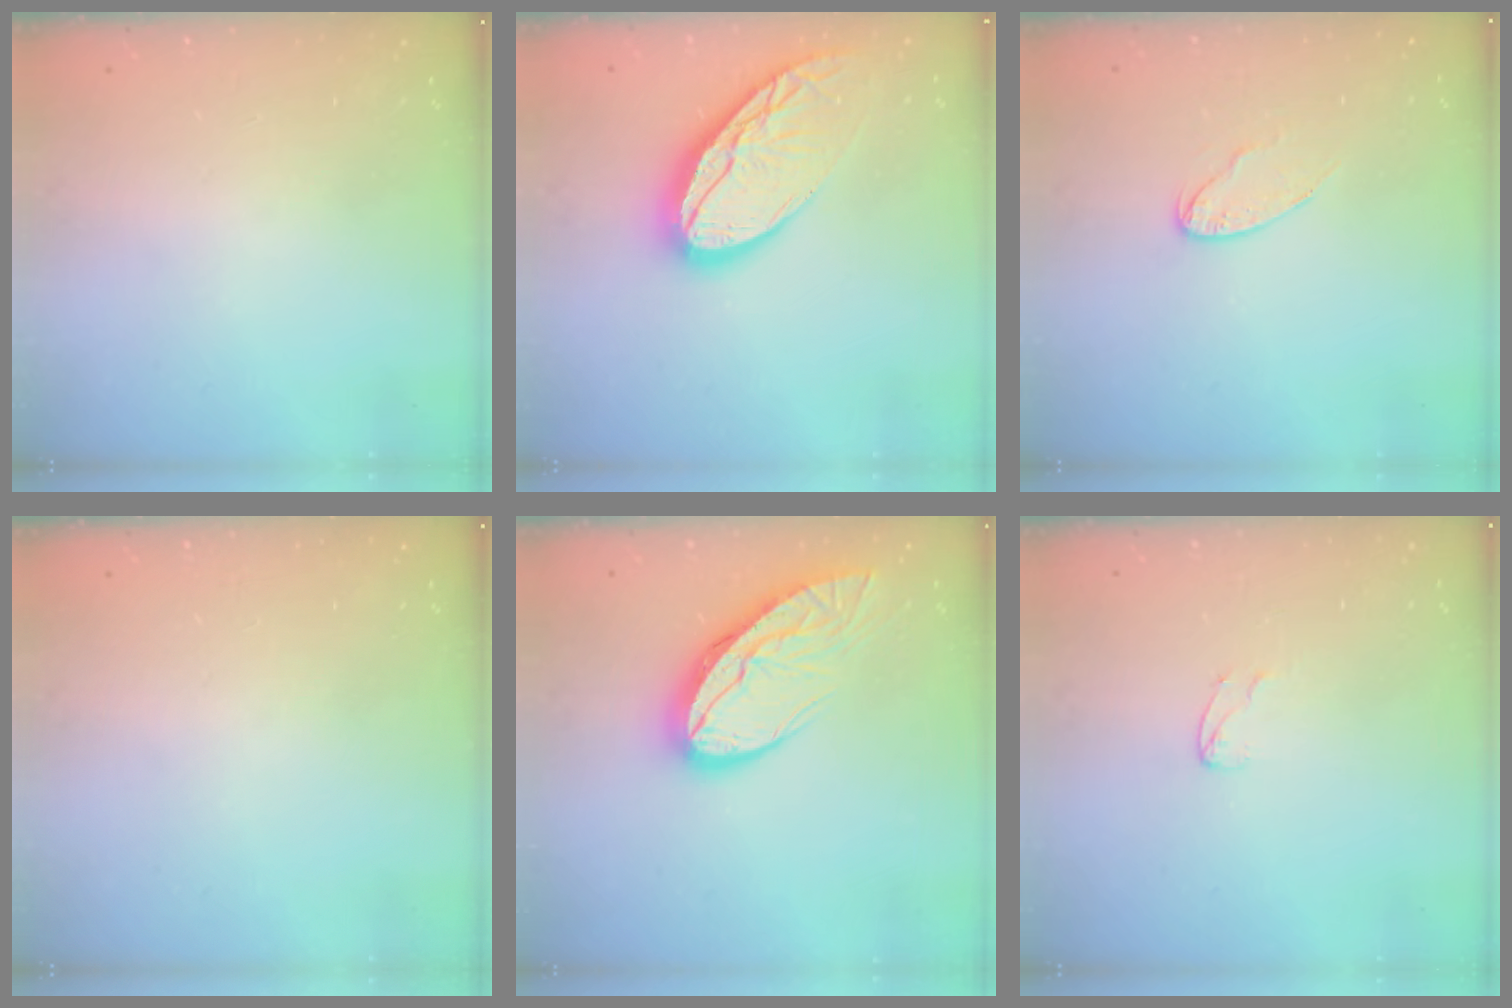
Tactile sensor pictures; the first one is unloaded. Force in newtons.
{"total": 17.0, "press": 16.9, "slide": 1.4}
{"total": 7.3, "press": 7.3, "slide": 0.2}
{"total": 0.0}
{"total": 13.0, "press": 12.9, "slide": 1.1}
{"total": 3.2, "press": 3.2, "slide": 0.3}